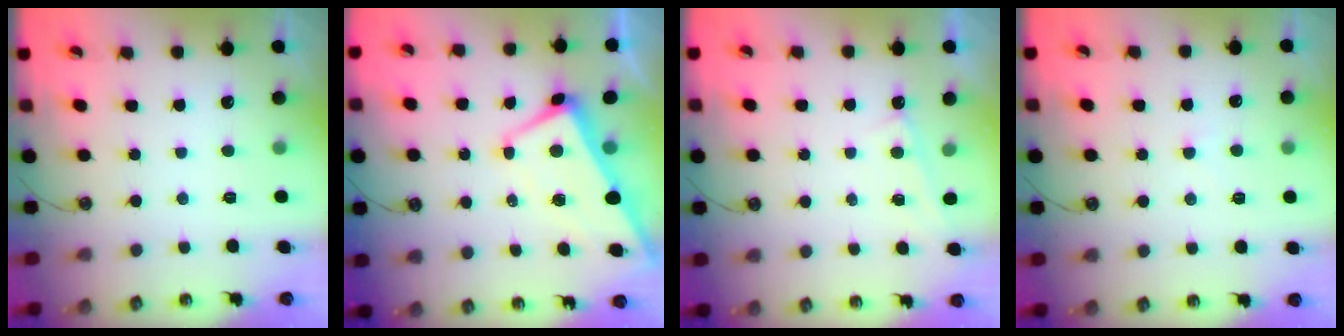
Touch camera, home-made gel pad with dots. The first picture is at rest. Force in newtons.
{"total": 1.0, "press": 0.4, "slide": 1.0}
{"total": 0.9, "press": 0.9, "slide": 0.1}
{"total": 4.2, "press": 4.2, "slide": 0.3}